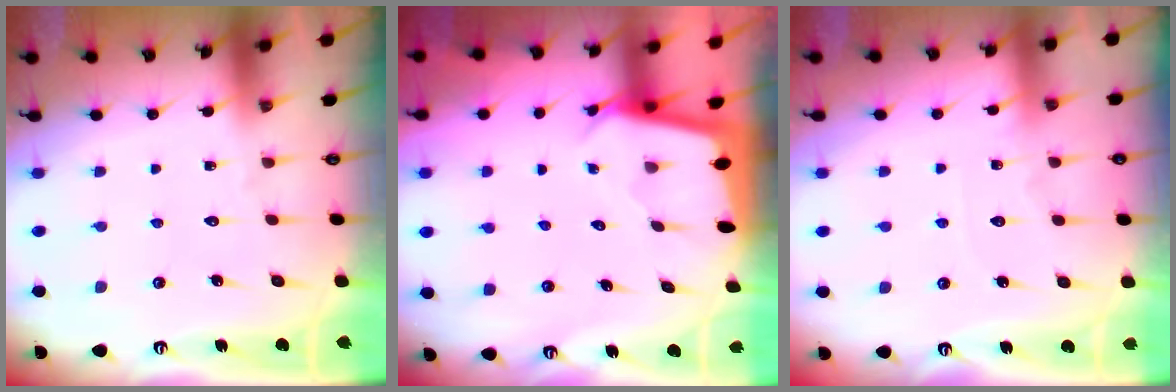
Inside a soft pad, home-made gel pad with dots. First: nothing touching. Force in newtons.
{"total": 2.4, "press": 2.4, "slide": 0.1}
{"total": 4.0, "press": 3.9, "slide": 0.5}